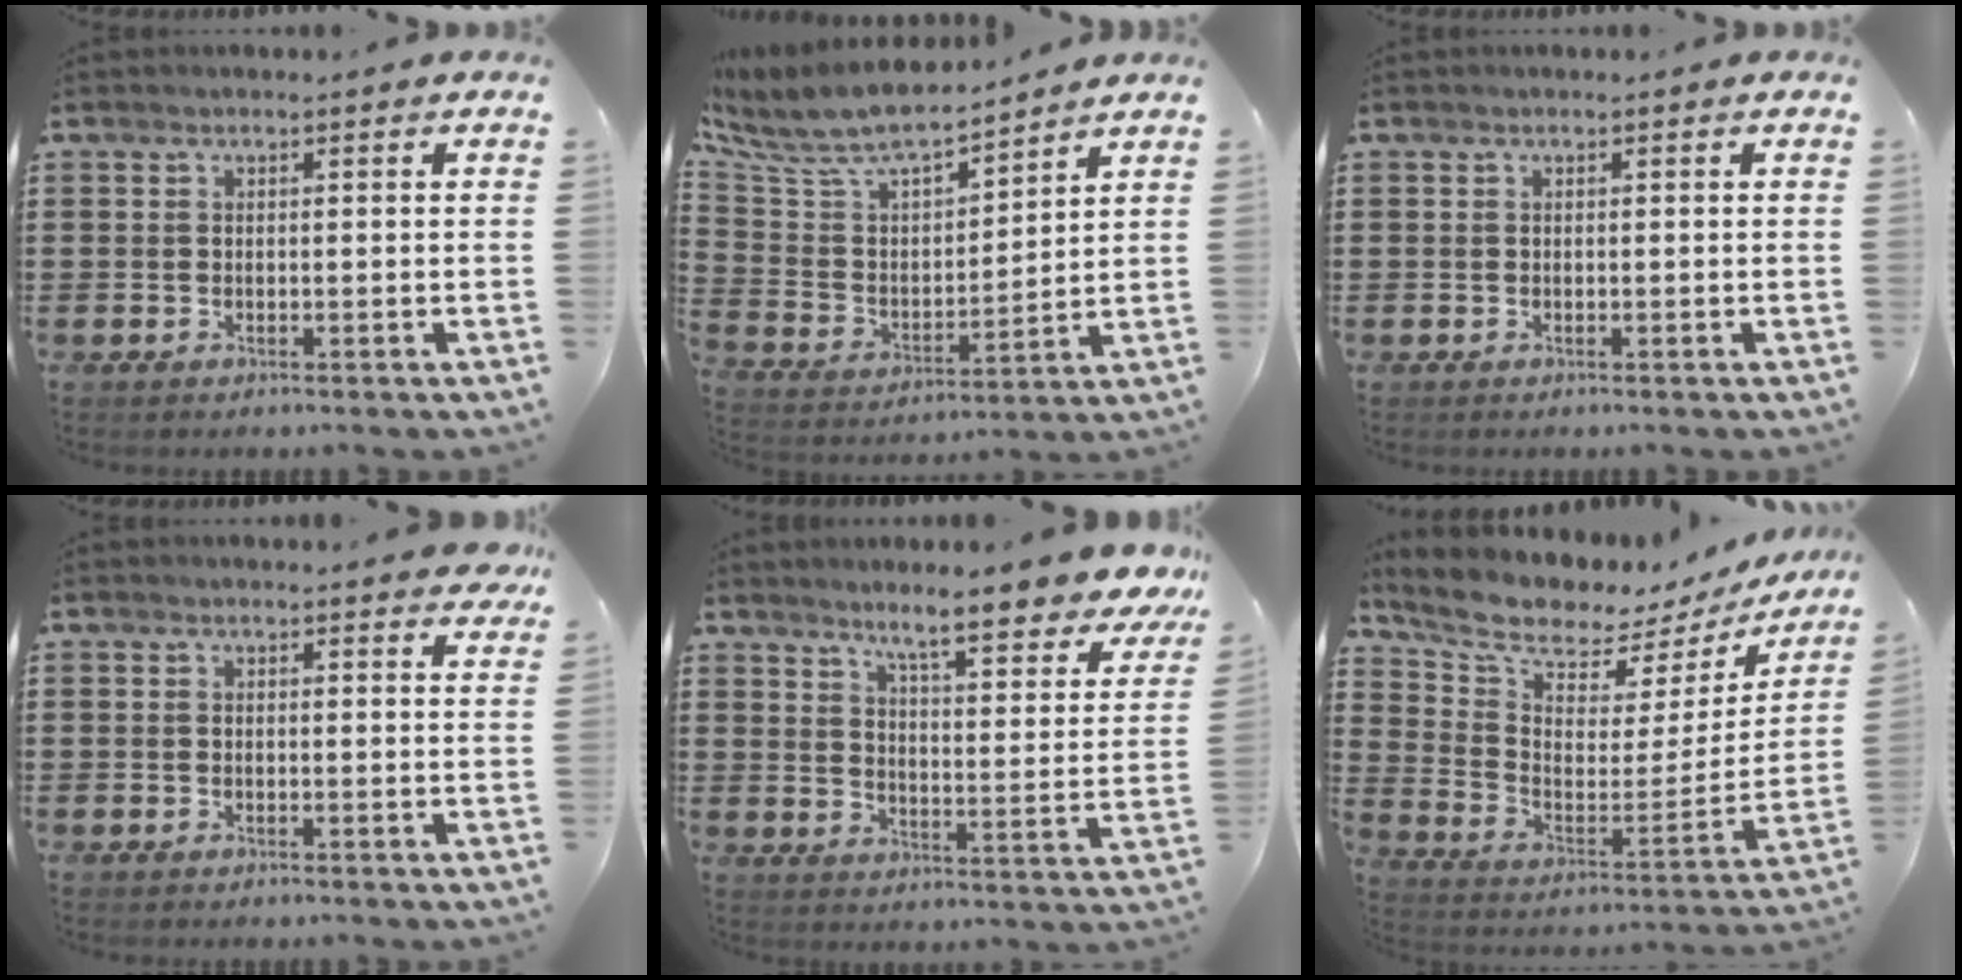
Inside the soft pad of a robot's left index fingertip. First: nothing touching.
{"total": 8.5, "force": [7.5, 2.0, 3.4], "torque": [-0.104, -0.049, 0.129]}
{"total": 0.0}
{"total": 1.7, "force": [1.6, 0.2, 0.7], "torque": [-0.010, 0.001, 0.028]}
{"total": 8.3, "force": [7.3, -0.2, 3.9], "torque": [-0.079, -0.057, 0.118]}
{"total": 6.9, "force": [6.4, 1.6, 2.0], "torque": [-0.077, -0.058, 0.108]}